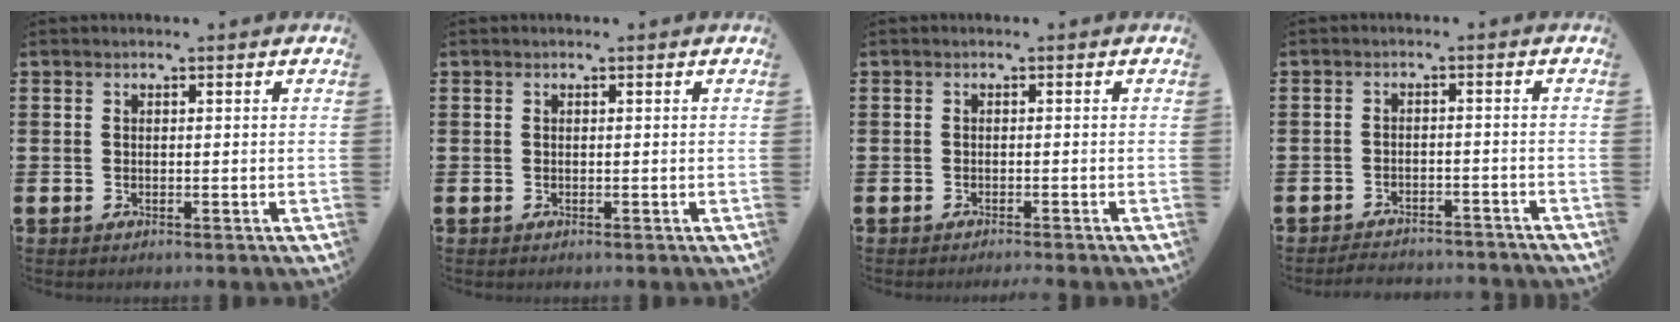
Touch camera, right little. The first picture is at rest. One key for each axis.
{"total": 0.0}
{"total": 0.7, "fx": -0.6, "fy": -0.2, "fz": 0.1, "tx": -0.001, "ty": -0.001, "tz": -0.013}
{"total": 2.2, "fx": -2.2, "fy": 0.1, "fz": 0.0, "tx": -0.006, "ty": 0.004, "tz": -0.048}